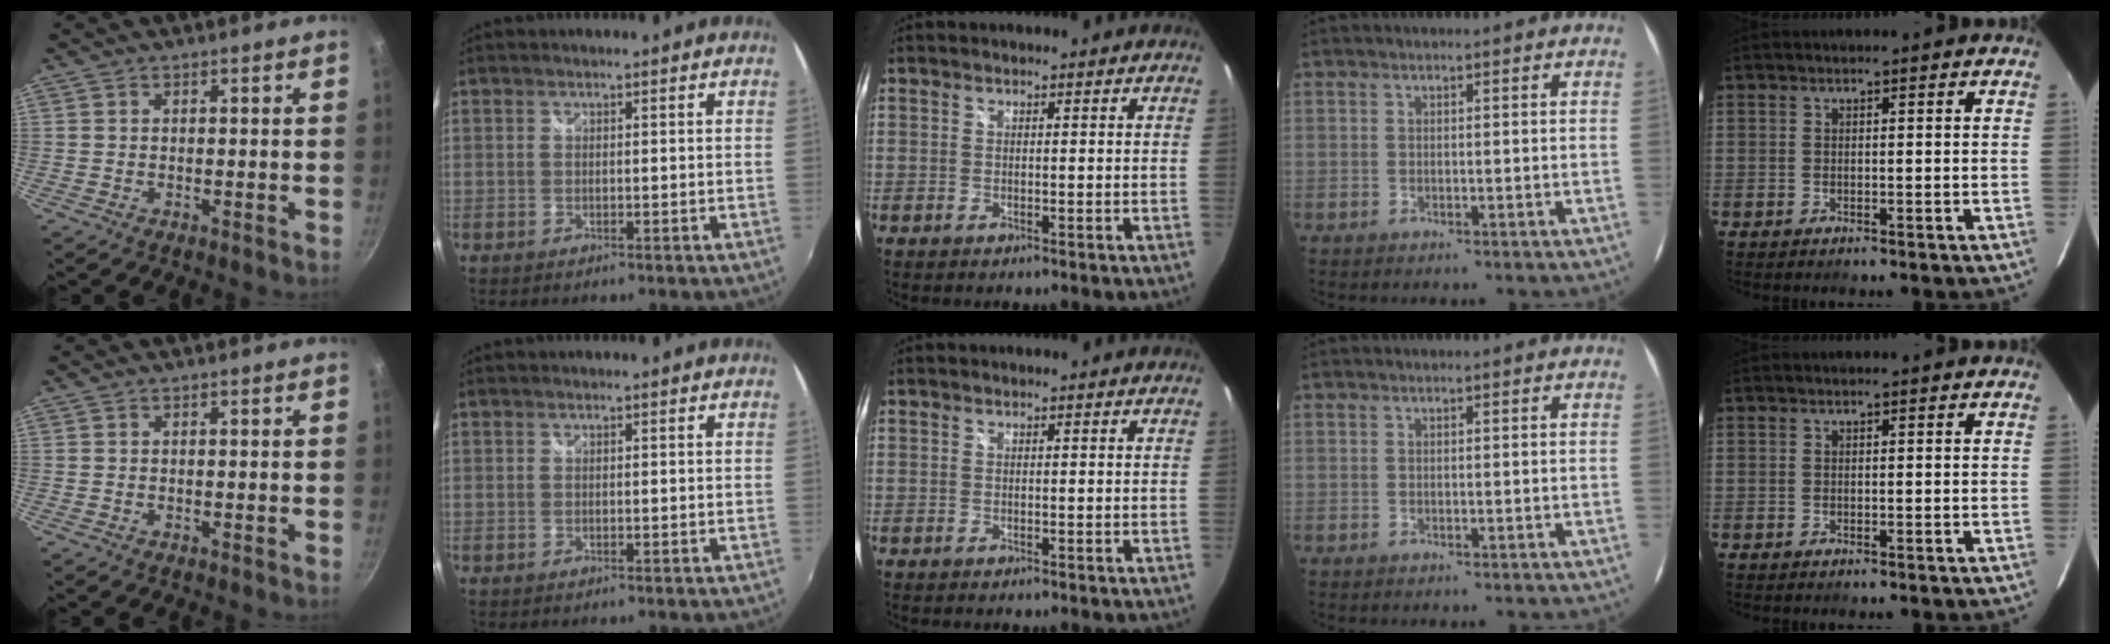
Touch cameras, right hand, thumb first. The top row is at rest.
{}